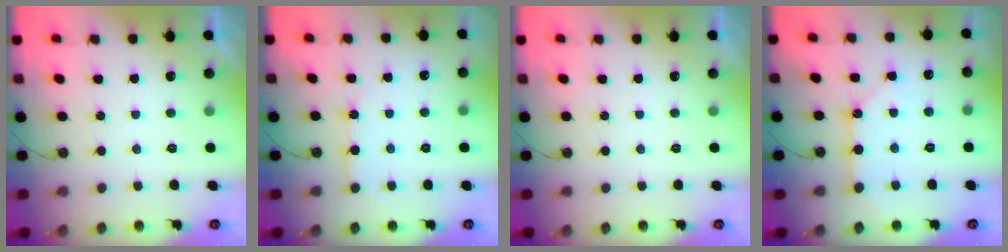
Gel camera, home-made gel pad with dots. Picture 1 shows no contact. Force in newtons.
{"total": 3.9, "press": 3.9, "slide": 0.5}
{"total": 0.0}
{"total": 5.2, "press": 5.2, "slide": 0.5}